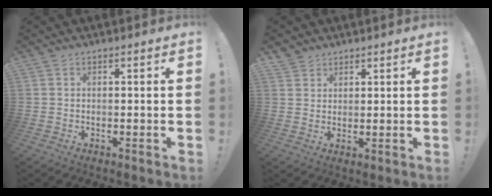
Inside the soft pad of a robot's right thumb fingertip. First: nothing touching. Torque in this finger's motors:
{"motor_torque": [-0.53, 0.05, -0.25, 0.23, 0.00]}